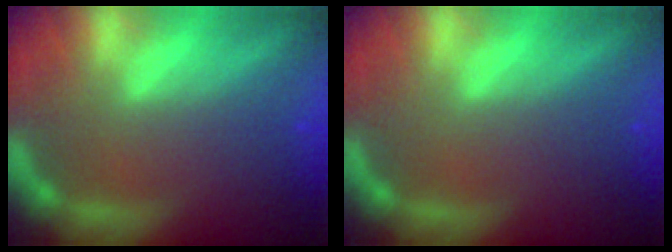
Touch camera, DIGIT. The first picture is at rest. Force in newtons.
{"total": 0.0}